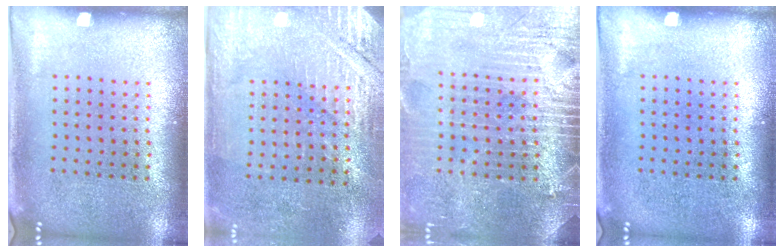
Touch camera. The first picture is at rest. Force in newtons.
{"total": 2.8, "press": 2.7, "slide": 0.8}
{"total": 3.7, "press": 3.4, "slide": 1.5}
{"total": 0.0}